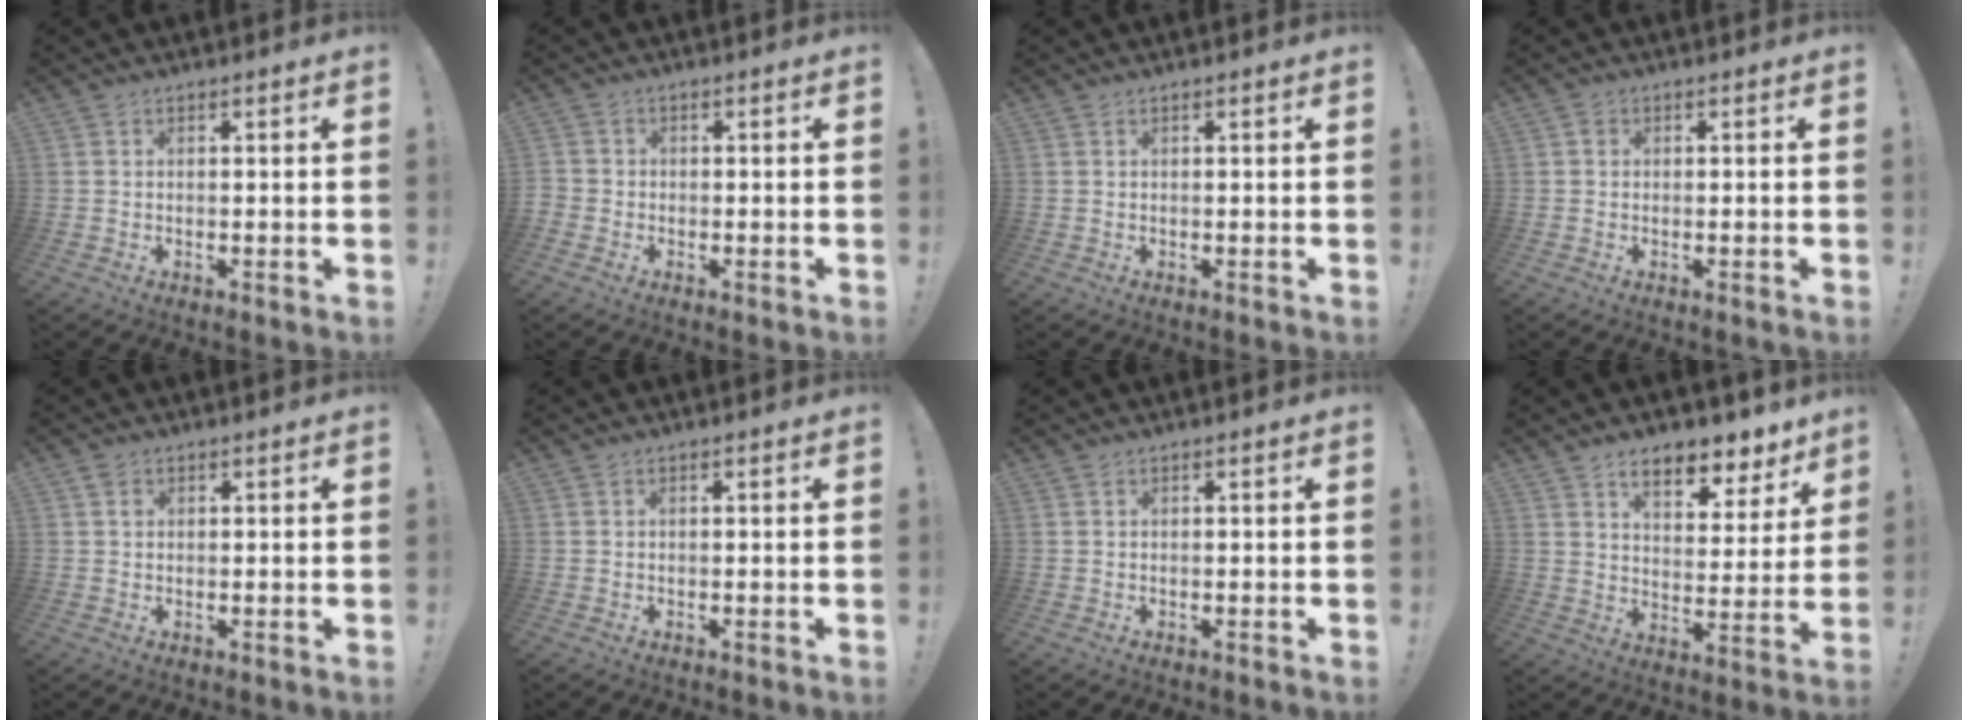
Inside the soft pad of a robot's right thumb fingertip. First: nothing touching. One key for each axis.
{"total": 2.0, "fx": -1.0, "fy": 1.6, "fz": 0.5, "tx": -0.005, "ty": 0.011, "tz": -0.019}
{"total": 0.0}
{"total": 0.7, "fx": -0.2, "fy": 0.6, "fz": 0.3, "tx": -0.007, "ty": 0.004, "tz": -0.003}
{"total": 1.2, "fx": 0.5, "fy": 1.0, "fz": 0.4, "tx": -0.003, "ty": 0.001, "tz": 0.008}
{"total": 0.0}
{"total": 0.0}
{"total": 9.9, "fx": 7.5, "fy": 4.4, "fz": 4.7, "tx": -0.062, "ty": -0.057, "tz": 0.135}